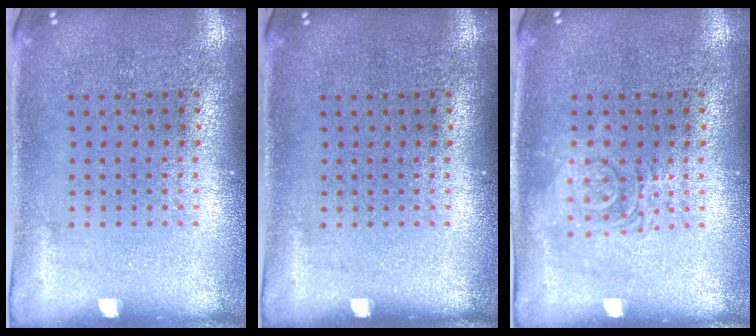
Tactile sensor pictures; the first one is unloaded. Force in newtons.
{"total": 0.0}
{"total": 2.5, "press": 2.5, "slide": 0.5}